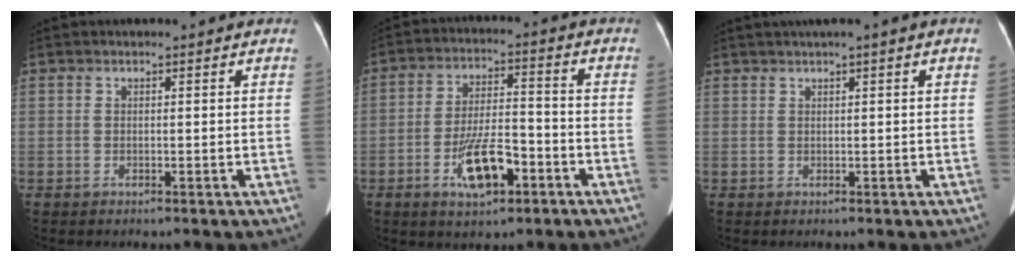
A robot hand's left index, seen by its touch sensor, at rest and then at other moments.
{"total": 9.2, "force": [-4.3, 3.1, 7.5], "torque": [-0.147, 0.003, -0.071]}
{"total": 2.3, "force": [1.2, -0.3, 1.9], "torque": [-0.039, 0.014, 0.025]}